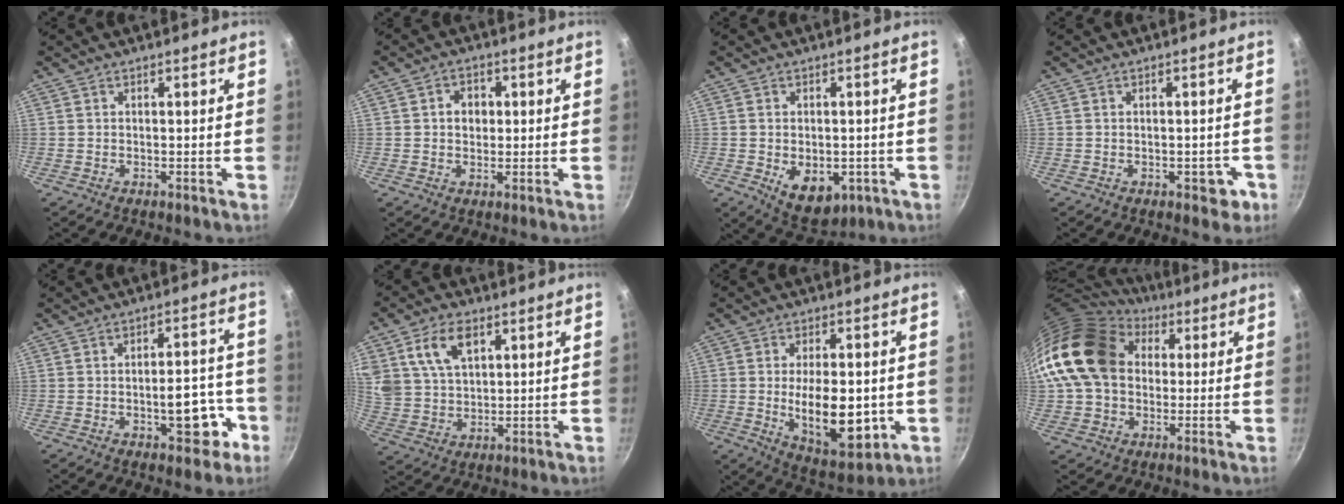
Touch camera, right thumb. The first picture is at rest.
{"total": 4.1, "force": [0.5, 3.4, 2.2], "torque": [-0.014, 0.005, 0.004]}
{"total": 9.1, "force": [-2.4, 5.8, 6.5], "torque": [-0.072, -0.004, -0.018]}
{"total": 3.9, "force": [-1.6, 2.2, 2.8], "torque": [-0.010, 0.017, -0.014]}
{"total": 9.6, "force": [-3.8, 4.6, 7.5], "torque": [-0.061, 0.035, -0.047]}
{"total": 11.3, "force": [4.9, 7.2, 7.1], "torque": [-0.118, -0.011, 0.097]}
{"total": 15.3, "force": [-1.7, 7.7, 13.1], "torque": [-0.178, -0.018, -0.014]}
{"total": 18.7, "force": [3.6, 14.4, 11.3], "torque": [-0.193, 0.031, 0.054]}